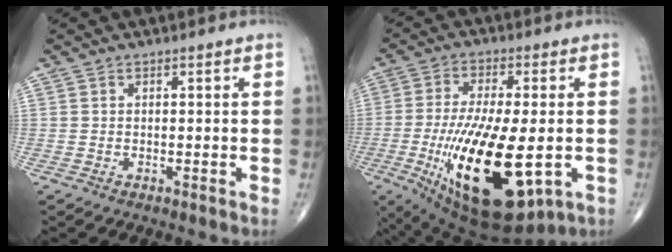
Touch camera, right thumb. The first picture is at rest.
{"total": 23.0, "force": [-5.2, 8.6, 20.7], "torque": [-0.393, -0.030, -0.066]}